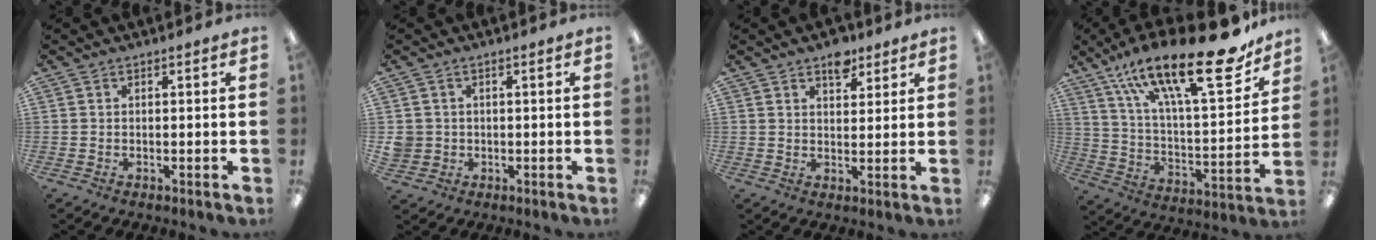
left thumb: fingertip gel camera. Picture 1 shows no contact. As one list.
[{"total": 3.0, "force": [0.2, 3.0, 0.2], "torque": [-0.011, 0.006, 0.003]}, {"total": 5.6, "force": [4.0, 2.9, 2.6], "torque": [-0.013, -0.024, 0.065]}, {"total": 28.1, "force": [18.1, 8.2, 19.8], "torque": [-0.307, -0.103, 0.297]}]